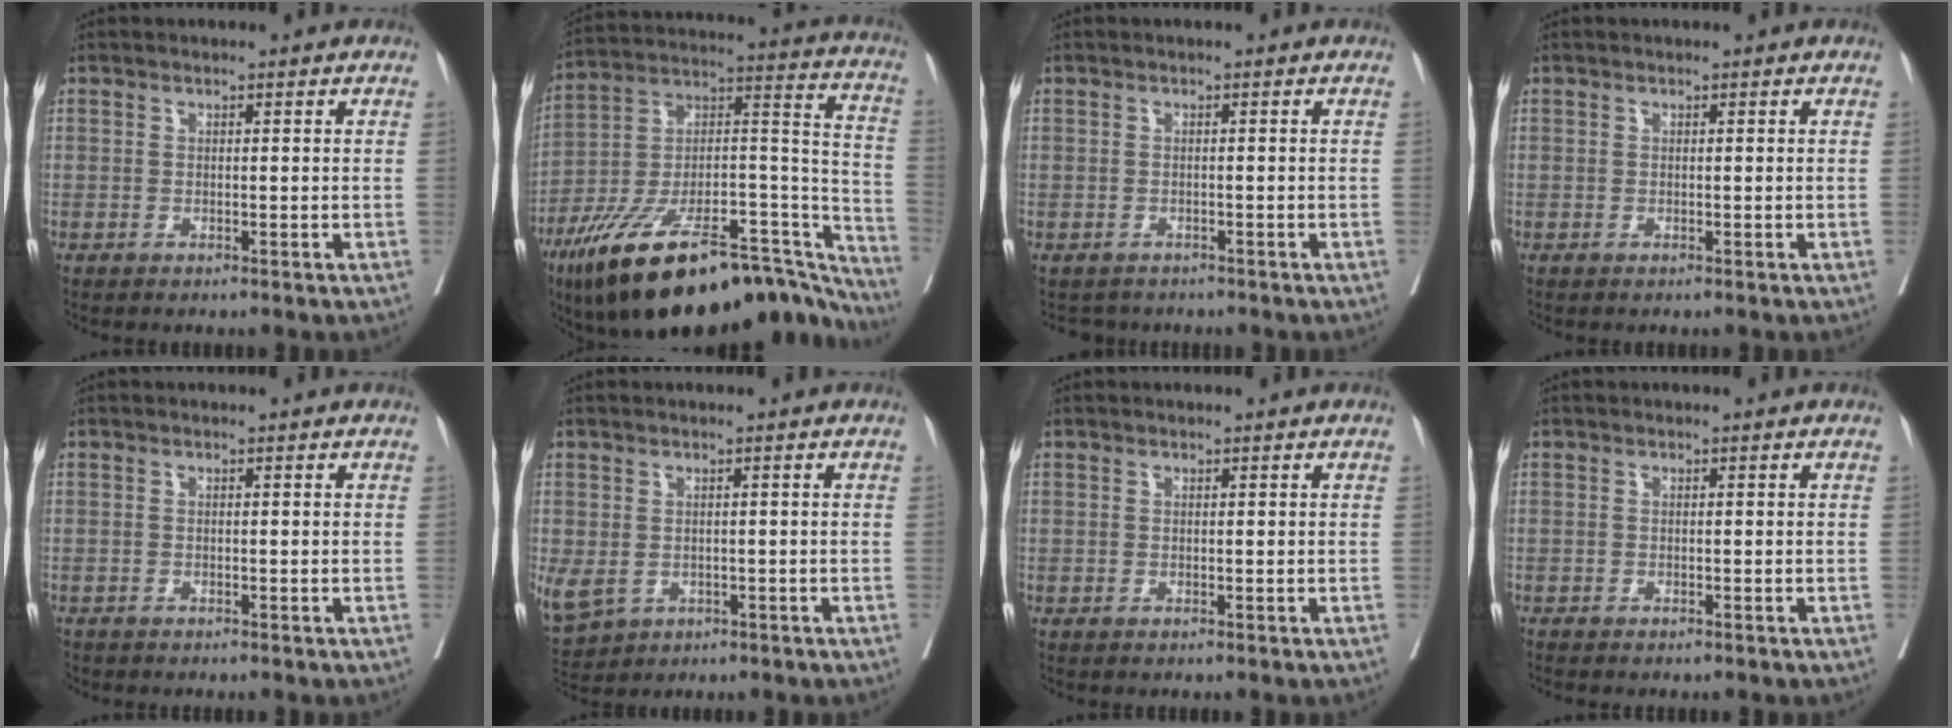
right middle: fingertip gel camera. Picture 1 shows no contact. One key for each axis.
{"total": 35.3, "fx": -25.8, "fy": 10.4, "fz": 21.7, "tx": -0.284, "ty": 0.014, "tz": -0.384}
{"total": 2.3, "fx": -1.9, "fy": 1.1, "fz": -0.3, "tx": 0.002, "ty": 0.000, "tz": -0.031}
{"total": 0.0}
{"total": 1.3, "fx": -1.2, "fy": 0.6, "fz": 0.2, "tx": -0.011, "ty": -0.004, "tz": -0.022}
{"total": 8.7, "fx": -2.7, "fy": 7.1, "fz": 4.3, "tx": -0.123, "ty": -0.003, "tz": -0.028}
{"total": 0.0}
{"total": 0.9, "fx": -0.8, "fy": 0.1, "fz": 0.3, "tx": -0.008, "ty": -0.002, "tz": -0.013}